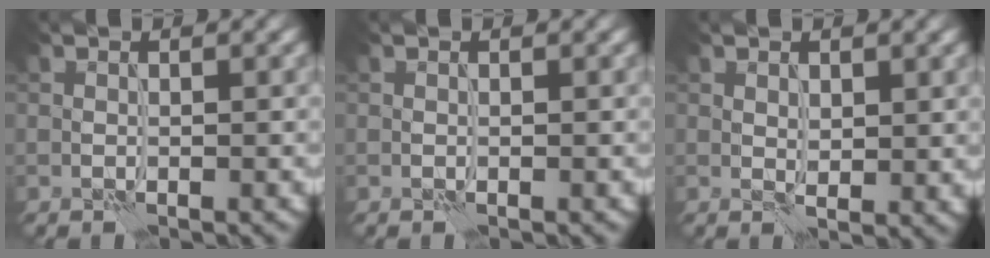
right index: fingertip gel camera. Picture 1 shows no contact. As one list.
[{"total": 0.0}, {"total": 1.4, "force": [0.7, 0.6, 1.0], "torque": [-0.018, -0.007, 0.017]}]